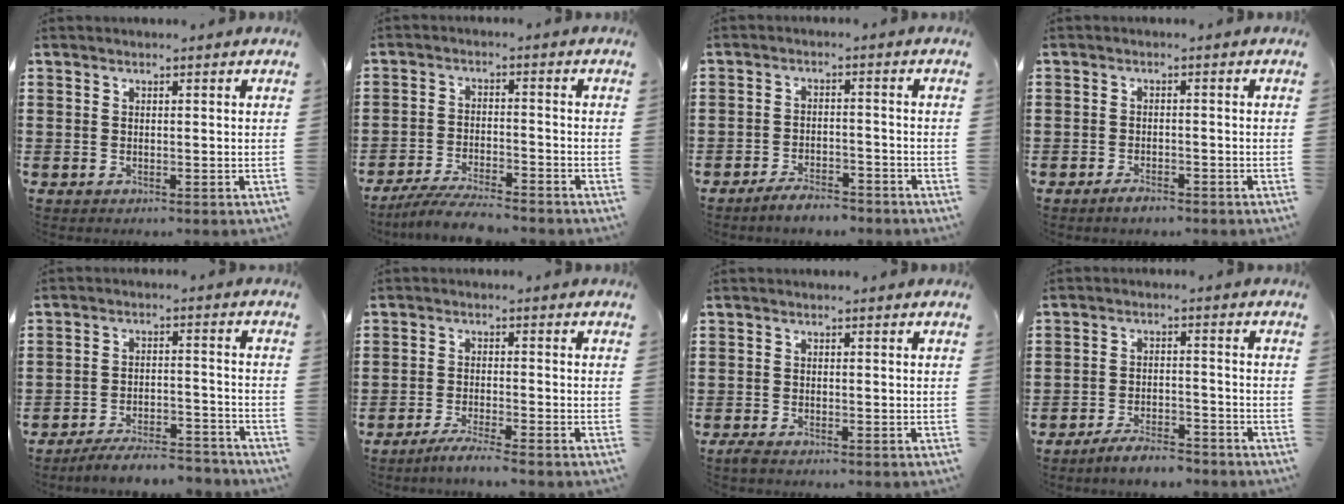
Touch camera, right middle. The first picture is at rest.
{"total": 5.5, "force": [-5.1, 0.2, 2.0], "torque": [-0.047, -0.011, -0.099]}
{"total": 3.8, "force": [-3.6, 0.5, 1.1], "torque": [-0.021, 0.005, -0.070]}
{"total": 1.8, "force": [-1.5, 0.4, 0.8], "torque": [-0.018, -0.004, -0.028]}
{"total": 5.7, "force": [-5.4, 0.4, 1.8], "torque": [-0.036, -0.002, -0.106]}
{"total": 2.8, "force": [-2.5, -0.5, 1.3], "torque": [-0.029, -0.005, -0.048]}
{"total": 1.0, "force": [-0.9, 0.2, 0.5], "torque": [-0.009, -0.003, -0.017]}
{"total": 4.3, "force": [-4.1, 0.5, 1.4], "torque": [-0.032, 0.003, -0.081]}